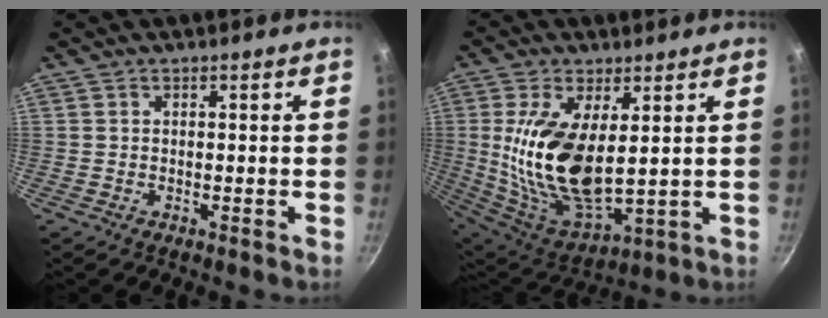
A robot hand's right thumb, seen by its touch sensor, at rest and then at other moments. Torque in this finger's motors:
{"motor_torque": [1.04, 1.44, 2.07, -0.14, 0.20]}